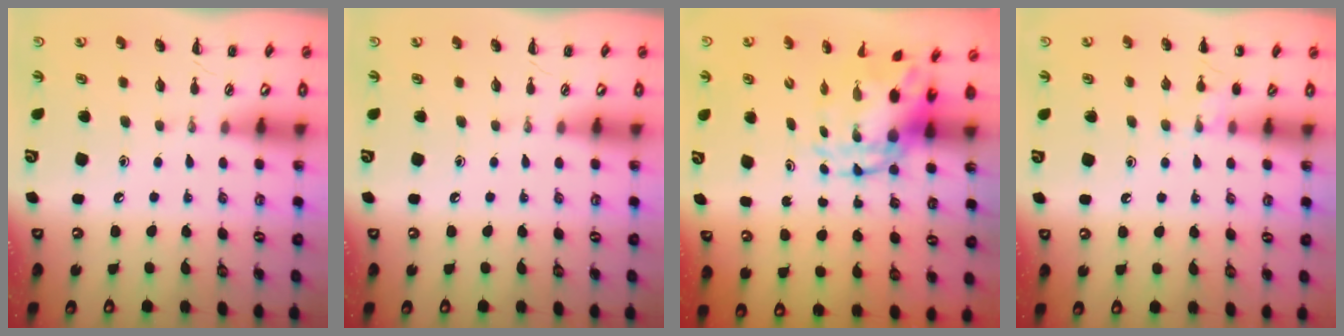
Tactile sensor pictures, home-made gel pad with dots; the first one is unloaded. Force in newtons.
{"total": 0.0}
{"total": 7.4, "press": 7.2, "slide": 1.9}
{"total": 6.8, "press": 6.5, "slide": 2.0}